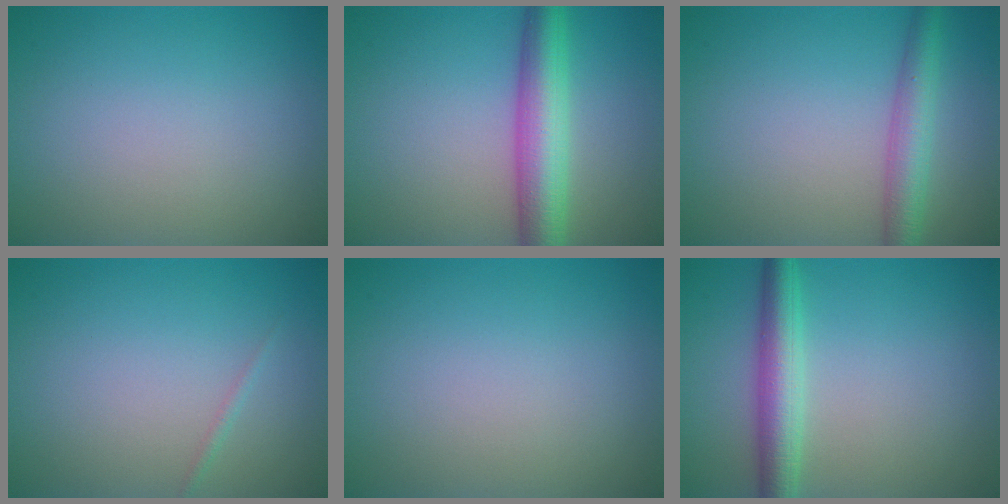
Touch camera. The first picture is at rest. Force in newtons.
{"total": 6.3, "press": 6.3, "slide": 0.1}
{"total": 3.7, "press": 3.7, "slide": 0.1}
{"total": 0.6, "press": 0.5, "slide": 0.0}
{"total": 0.0}
{"total": 4.2, "press": 4.2, "slide": 0.1}